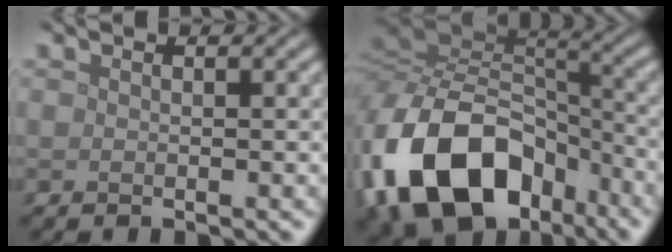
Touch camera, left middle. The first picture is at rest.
{"total": 15.1, "force": [-7.2, 10.1, 8.6], "torque": [-0.191, -0.006, -0.133]}